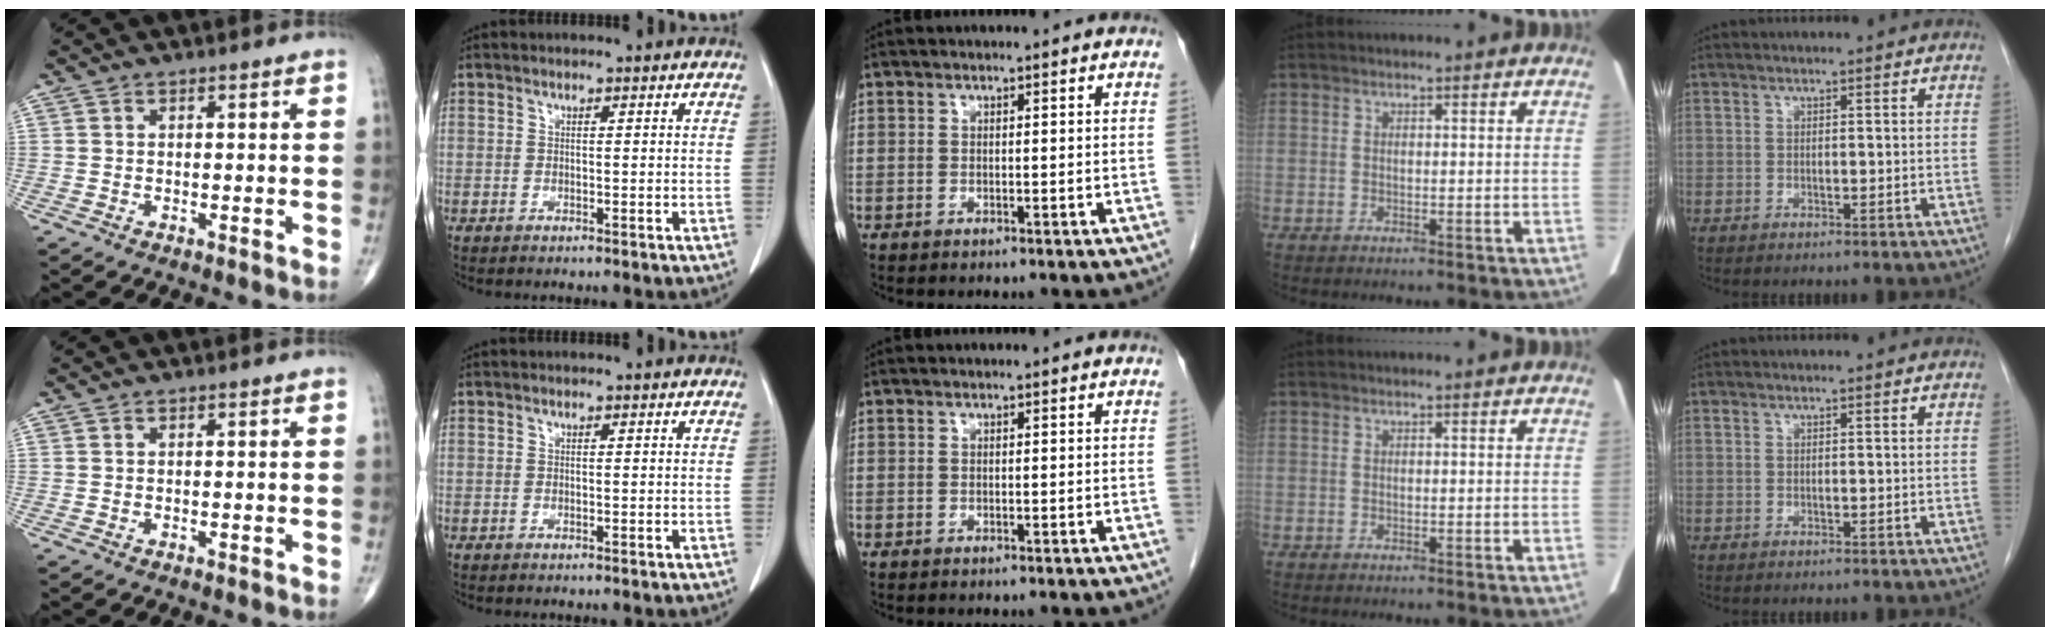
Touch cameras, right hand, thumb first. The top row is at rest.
{}